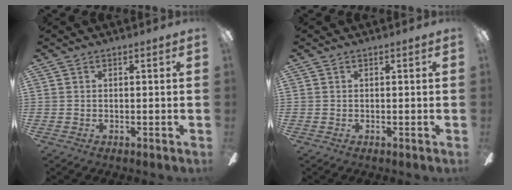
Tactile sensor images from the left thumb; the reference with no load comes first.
{"total": 0.0}